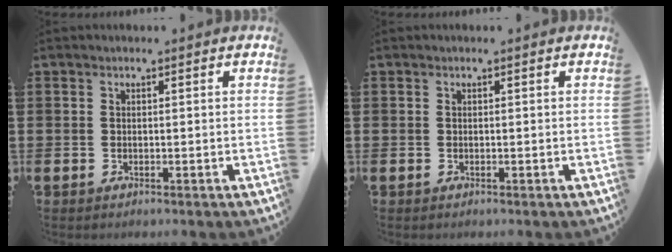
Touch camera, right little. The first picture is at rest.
{"total": 0.0}